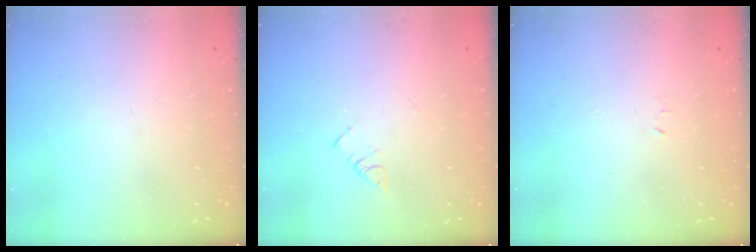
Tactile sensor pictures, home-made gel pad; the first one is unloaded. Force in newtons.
{"total": 3.9, "press": 3.9, "slide": 0.4}
{"total": 2.4, "press": 2.4, "slide": 0.4}